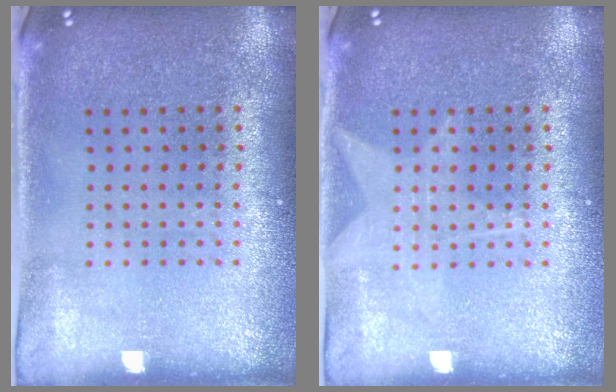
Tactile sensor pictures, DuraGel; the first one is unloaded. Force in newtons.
{"total": 1.3, "press": 1.3, "slide": 0.1}